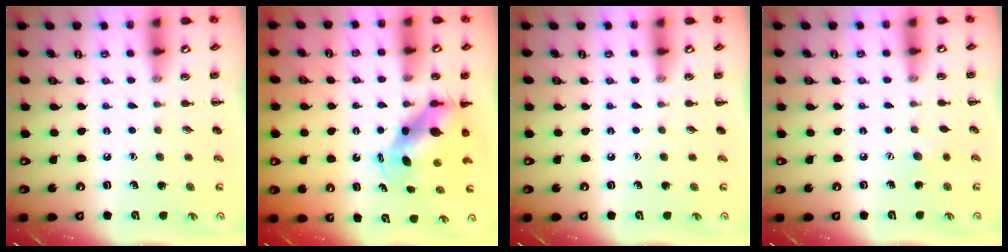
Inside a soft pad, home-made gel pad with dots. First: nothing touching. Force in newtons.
{"total": 5.6, "press": 5.4, "slide": 1.6}
{"total": 0.0}
{"total": 3.8, "press": 3.7, "slide": 1.0}